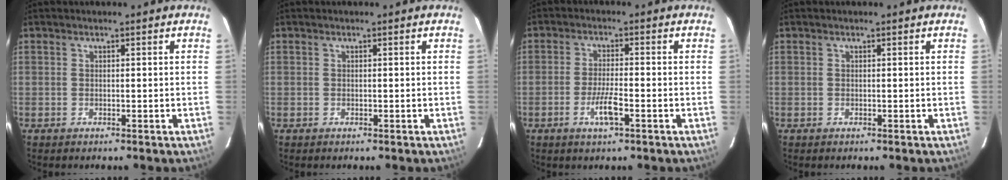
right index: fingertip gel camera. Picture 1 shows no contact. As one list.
[{"total": 0.0}, {"total": 4.4, "force": [-1.9, 0.4, 3.9], "torque": [-0.077, -0.005, -0.036]}, {"total": 0.0}]